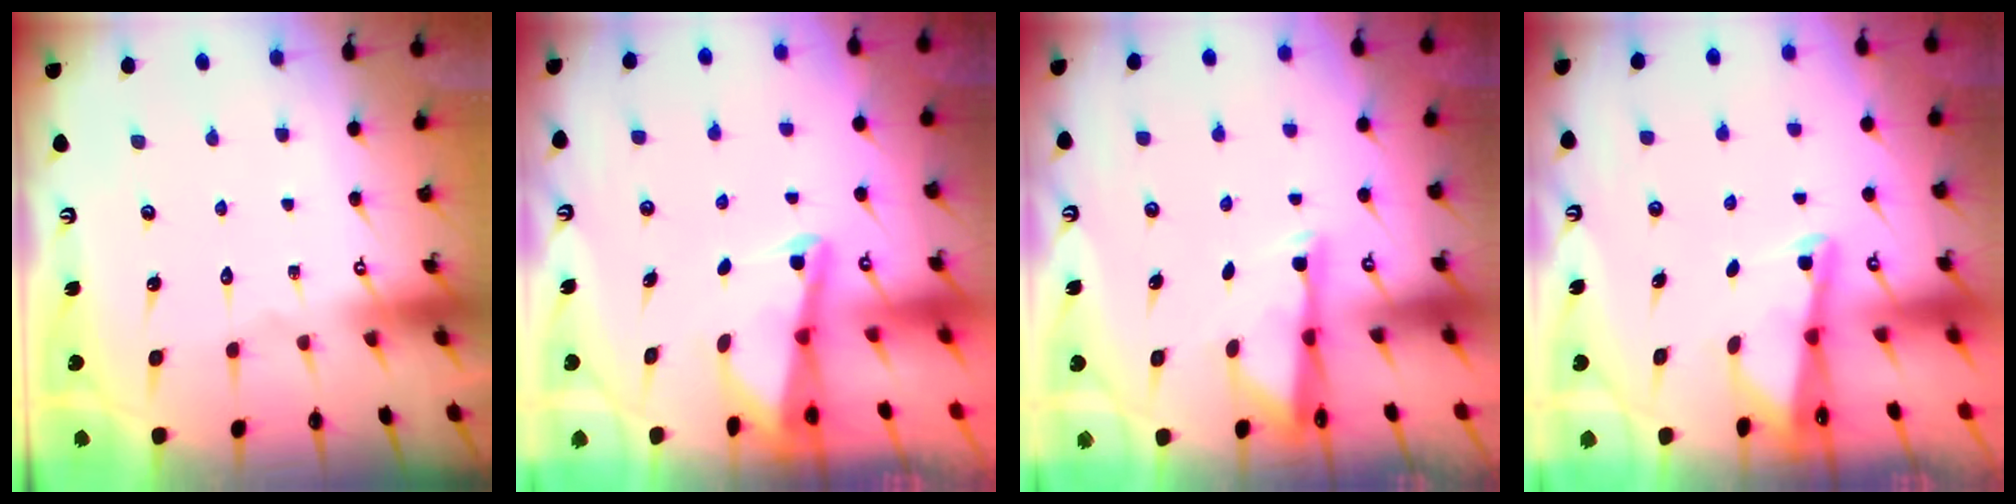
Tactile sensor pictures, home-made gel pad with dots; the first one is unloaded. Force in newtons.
{"total": 2.1, "press": 2.1, "slide": 0.3}
{"total": 2.9, "press": 2.9, "slide": 0.6}
{"total": 2.2, "press": 2.2, "slide": 0.3}